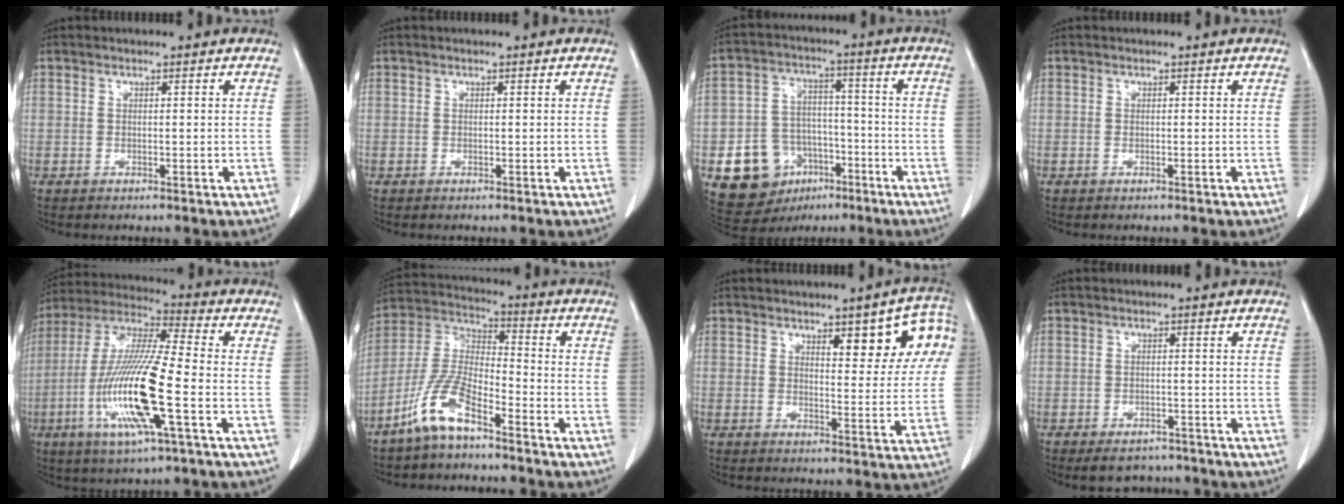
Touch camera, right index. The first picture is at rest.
{"total": 0.0}
{"total": 11.7, "force": [-5.1, 9.5, 4.4], "torque": [-0.081, 0.030, -0.072]}
{"total": 0.0}
{"total": 16.9, "force": [-4.7, 1.1, 16.2], "torque": [-0.336, -0.014, -0.090]}
{"total": 9.8, "force": [-6.6, 2.3, 6.9], "torque": [-0.163, -0.005, -0.137]}
{"total": 9.9, "force": [4.6, 2.8, 8.3], "torque": [-0.096, 0.009, 0.055]}
{"total": 4.9, "force": [-4.3, 2.2, 1.1], "torque": [-0.009, 0.000, -0.060]}